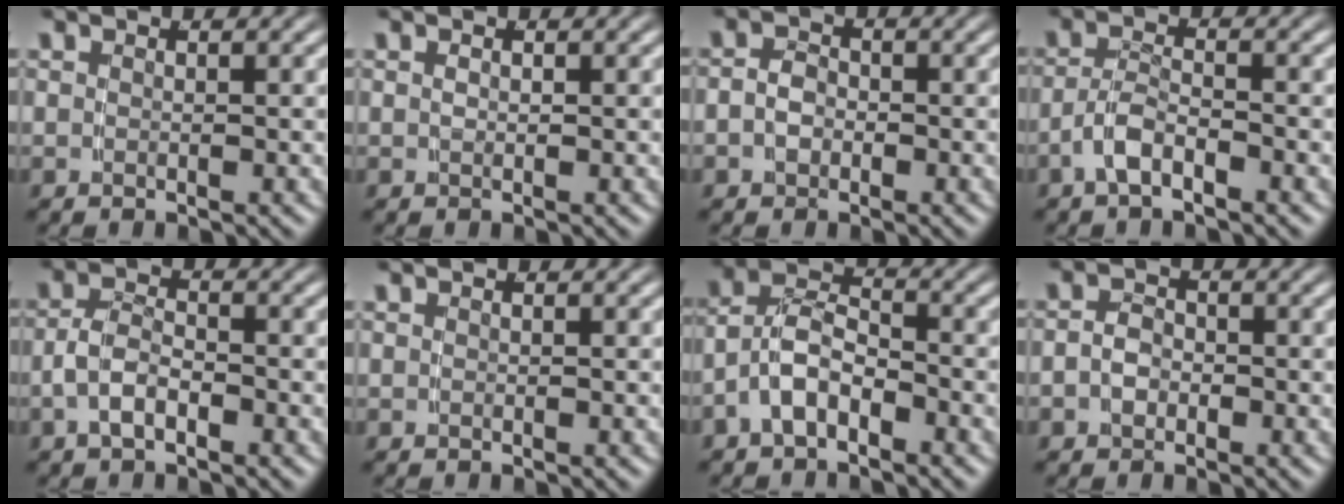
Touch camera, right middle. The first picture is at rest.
{"total": 0.5, "force": [0.0, 0.2, 0.5], "torque": [-0.003, 0.000, 0.005]}
{"total": 2.6, "force": [-0.8, 2.1, 1.3], "torque": [-0.036, -0.014, -0.010]}
{"total": 2.6, "force": [-1.9, 0.8, 1.7], "torque": [-0.031, -0.004, -0.033]}
{"total": 3.1, "force": [-1.5, 1.7, 2.2], "torque": [-0.043, -0.007, -0.024]}
{"total": 0.0}
{"total": 5.6, "force": [-1.6, 4.2, 3.4], "torque": [-0.070, -0.017, -0.030]}
{"total": 2.5, "force": [-1.0, 2.0, 1.1], "torque": [-0.031, -0.011, -0.015]}